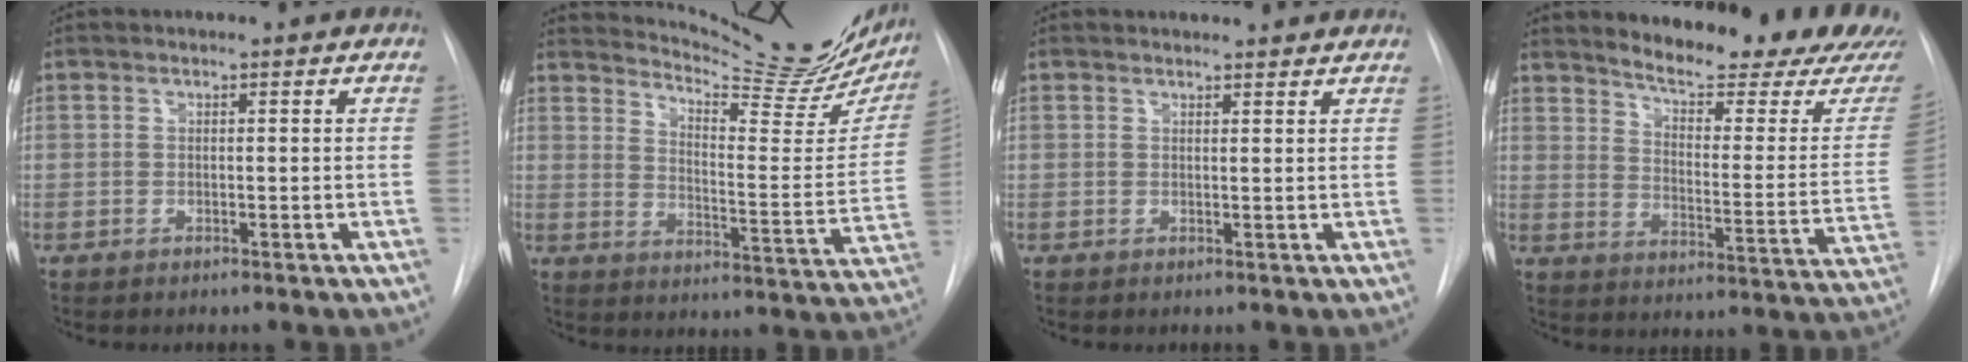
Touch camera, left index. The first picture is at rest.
{"total": 22.2, "force": [20.3, 3.0, 8.3], "torque": [-0.120, -0.086, 0.252]}
{"total": 5.3, "force": [5.2, 0.8, 1.1], "torque": [-0.010, 0.016, 0.052]}
{"total": 22.3, "force": [20.6, 2.2, 8.4], "torque": [-0.114, -0.102, 0.253]}